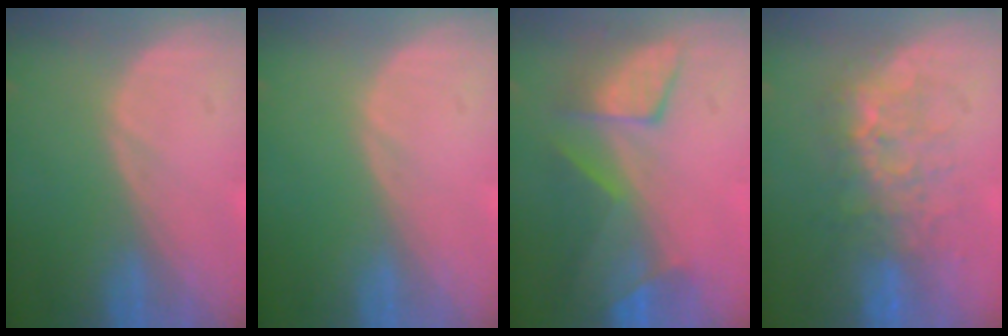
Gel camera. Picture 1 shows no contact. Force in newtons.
{"total": 0.0}
{"total": 7.8, "press": 7.6, "slide": 1.6}
{"total": 8.0, "press": 7.8, "slide": 2.1}